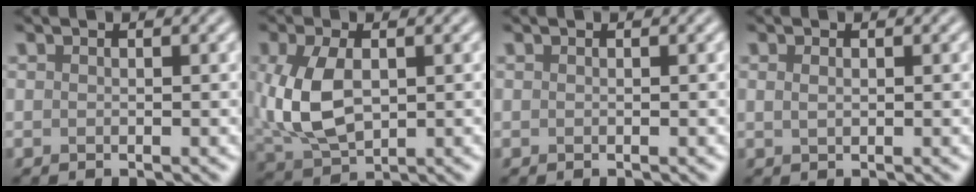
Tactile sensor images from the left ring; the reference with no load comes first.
{"total": 6.6, "force": [0.1, 4.0, 5.2], "torque": [-0.131, -0.002, 0.008]}
{"total": 0.0}
{"total": 0.7, "force": [0.3, 0.4, 0.6], "torque": [-0.013, 0.001, 0.005]}